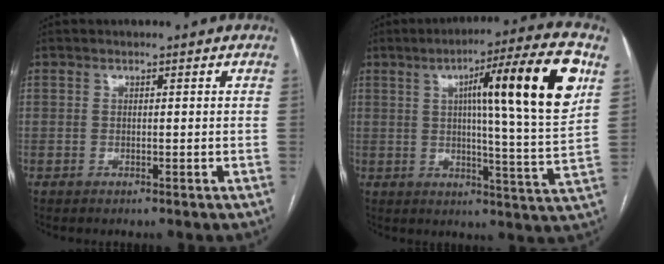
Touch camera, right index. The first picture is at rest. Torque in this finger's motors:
{"motor_torque": [1.34, 0.79, 0.44, 0.17]}